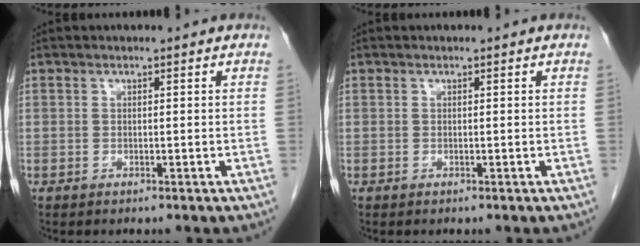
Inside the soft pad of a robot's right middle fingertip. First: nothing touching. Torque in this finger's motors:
{"motor_torque": [0.36, -0.23, 0.03, 0.01]}